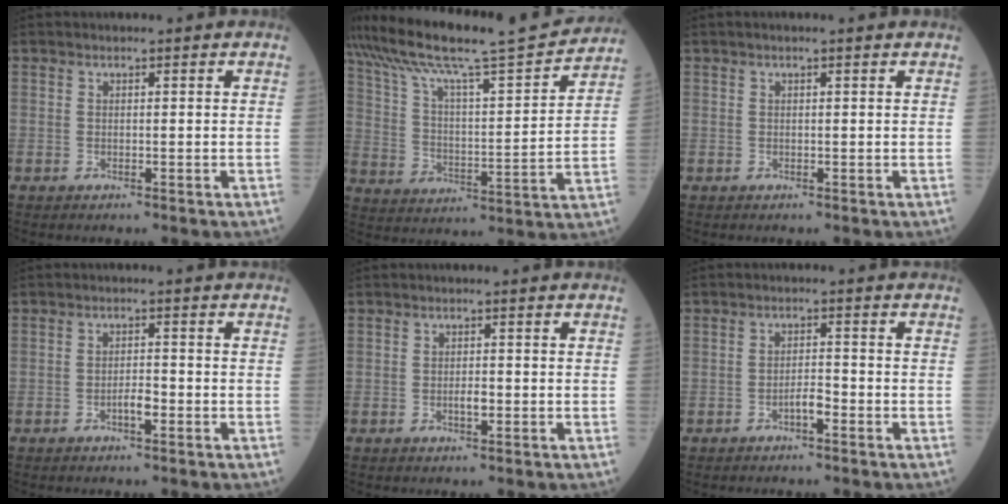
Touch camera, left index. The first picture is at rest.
{"total": 19.7, "force": [18.1, 0.5, 8.0], "torque": [-0.146, -0.015, 0.276]}
{"total": 1.0, "force": [0.7, -0.1, 0.7], "torque": [-0.013, 0.010, 0.010]}
{"total": 2.1, "force": [-1.2, 0.5, 1.6], "torque": [-0.026, 0.003, -0.022]}
{"total": 1.5, "force": [-0.5, 0.5, 1.3], "torque": [-0.023, 0.000, -0.010]}
{"total": 2.3, "force": [-1.5, 0.5, 1.6], "torque": [-0.025, 0.004, -0.029]}